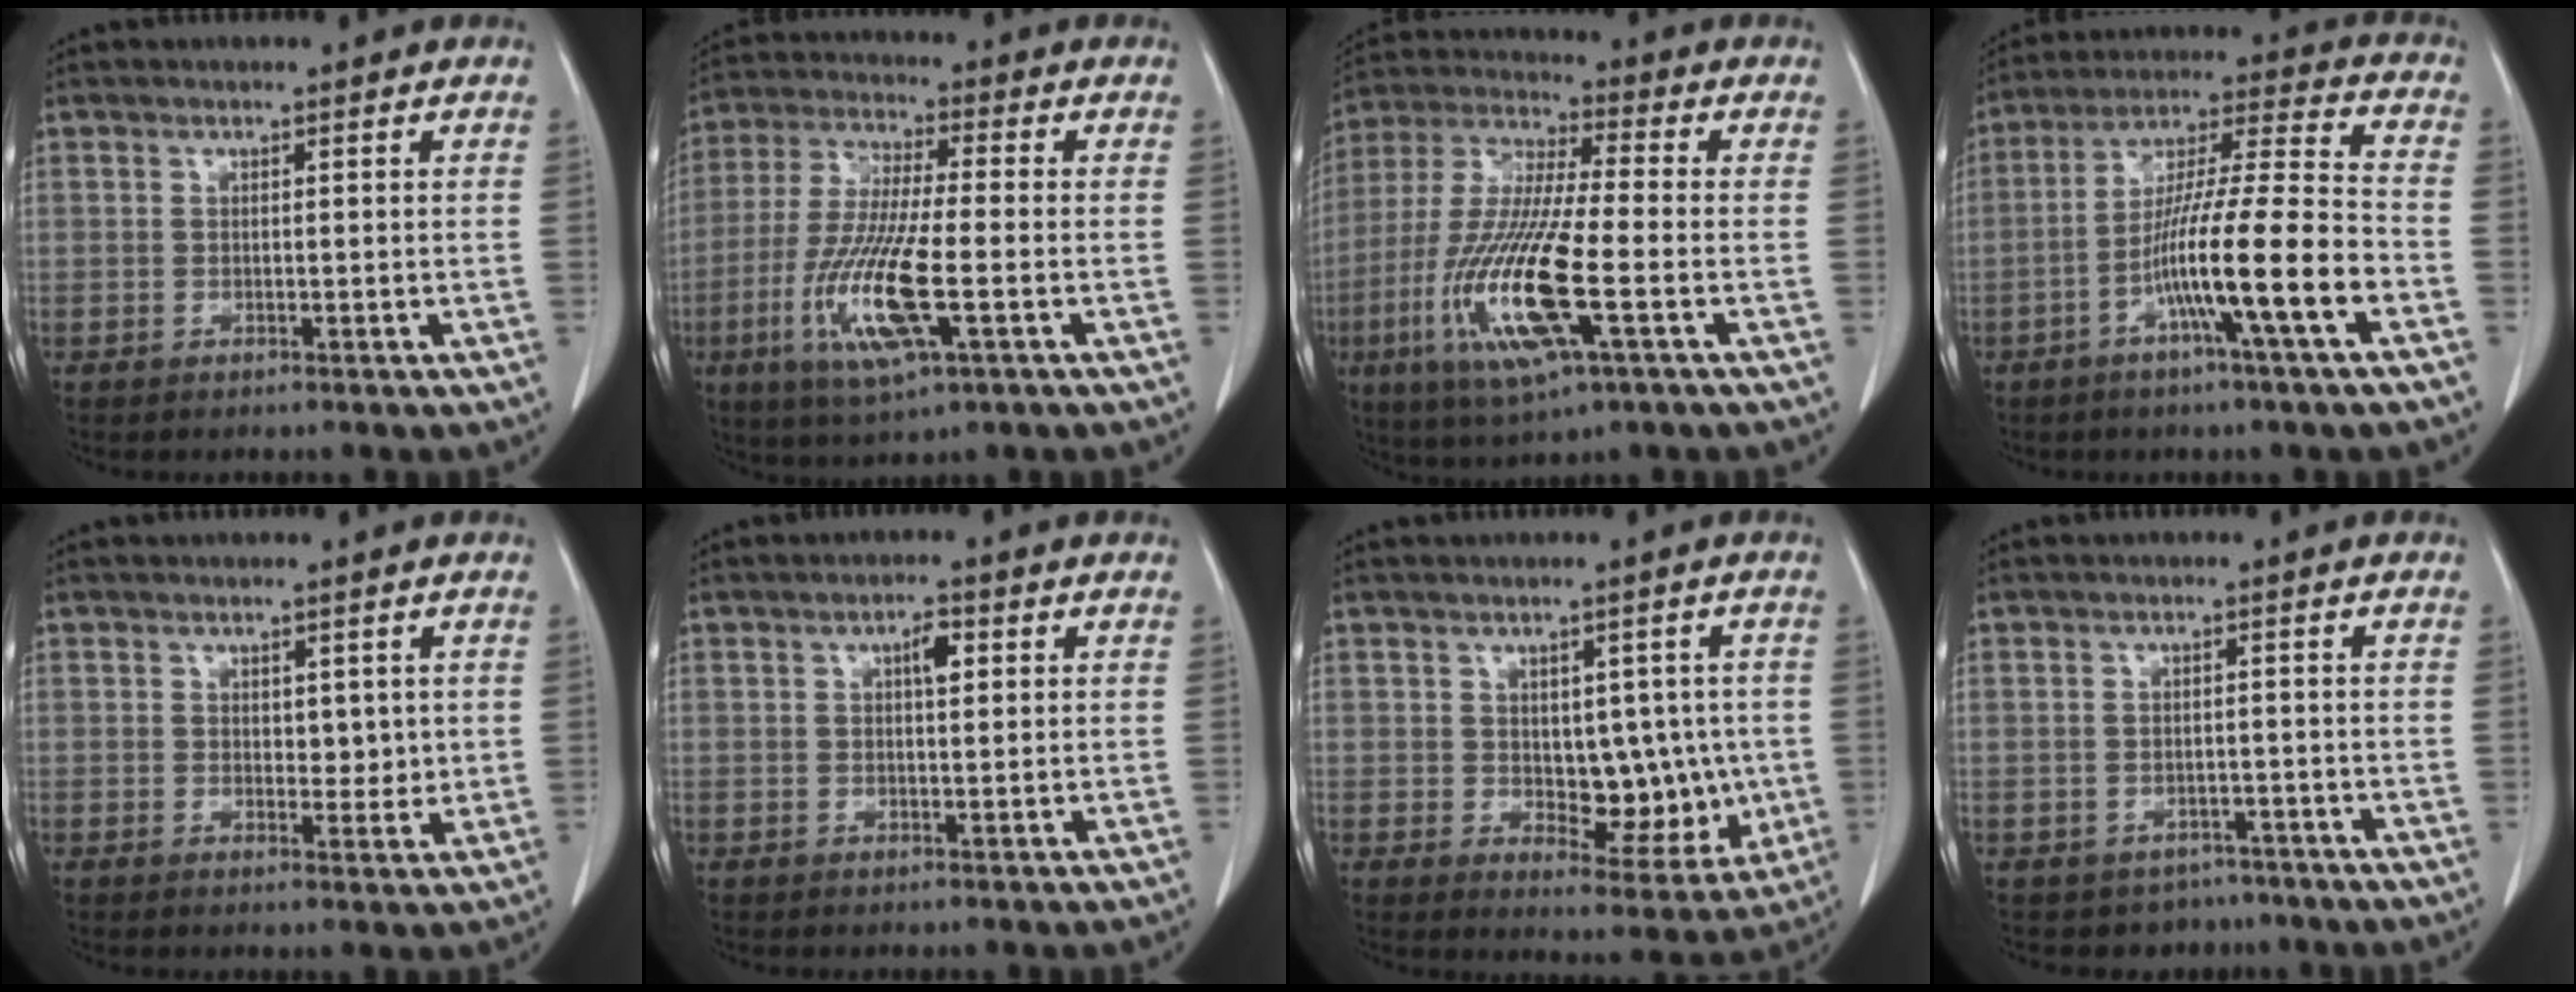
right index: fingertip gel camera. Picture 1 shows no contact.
{"total": 13.7, "force": [-4.0, 1.8, 13.0], "torque": [-0.271, -0.020, -0.074]}
{"total": 17.1, "force": [-5.1, 1.9, 16.2], "torque": [-0.345, -0.022, -0.091]}
{"total": 15.2, "force": [-5.6, -0.6, 14.1], "torque": [-0.250, 0.001, -0.101]}
{"total": 2.9, "force": [0.7, 1.7, 2.3], "torque": [-0.023, -0.007, 0.012]}
{"total": 2.7, "force": [0.9, 0.9, 2.3], "torque": [-0.040, 0.004, 0.014]}
{"total": 8.7, "force": [0.1, 5.2, 7.0], "torque": [-0.070, 0.006, 0.021]}
{"total": 4.2, "force": [-3.1, 2.7, -0.1], "torque": [0.010, 0.013, -0.041]}